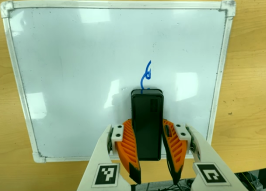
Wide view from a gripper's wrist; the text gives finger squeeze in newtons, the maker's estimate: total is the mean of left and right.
{"total": 9.4, "left": 7.0, "right": 11.8}